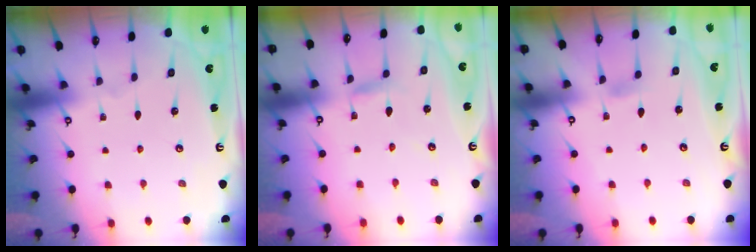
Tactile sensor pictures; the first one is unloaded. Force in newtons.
{"total": 2.7, "press": 2.7, "slide": 0.2}
{"total": 2.9, "press": 2.8, "slide": 0.4}